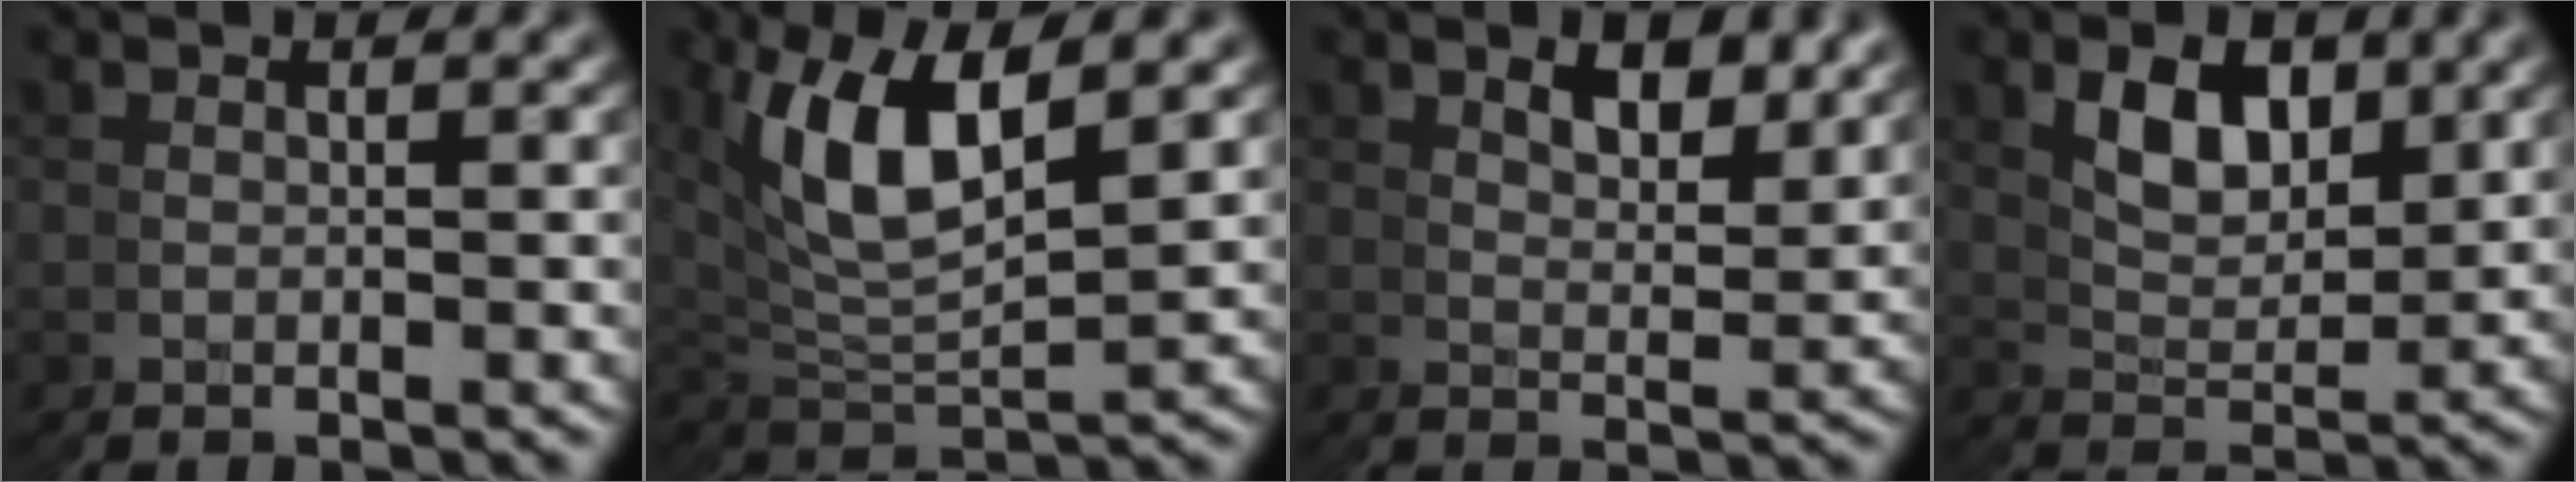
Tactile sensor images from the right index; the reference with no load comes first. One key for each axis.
{"total": 6.6, "fx": 2.7, "fy": 3.3, "fz": 5.1, "tx": -0.124, "ty": 0.000, "tz": 0.057}
{"total": 3.4, "fx": 2.9, "fy": 0.5, "fz": 1.7, "tx": -0.021, "ty": -0.006, "tz": 0.048}
{"total": 4.1, "fx": 2.3, "fy": 2.3, "fz": 2.5, "tx": -0.038, "ty": -0.008, "tz": 0.044}